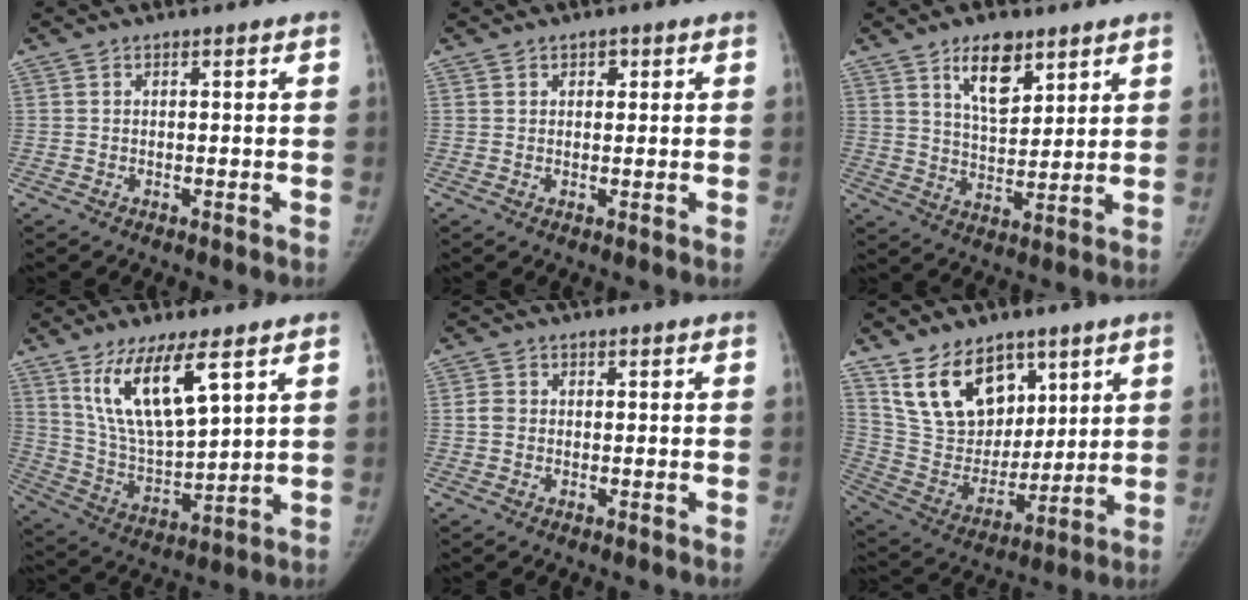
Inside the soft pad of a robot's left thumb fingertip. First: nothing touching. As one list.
[{"total": 1.7, "force": [0.8, 1.3, 0.7], "torque": [0.004, -0.002, 0.008]}, {"total": 9.6, "force": [5.7, 4.6, 6.2], "torque": [-0.079, -0.039, 0.100]}, {"total": 15.2, "force": [7.9, 4.8, 12.0], "torque": [-0.208, -0.041, 0.161]}, {"total": 2.0, "force": [-0.1, 1.7, 0.9], "torque": [-0.010, 0.006, -0.004]}, {"total": 17.4, "force": [10.1, 10.9, 9.0], "torque": [-0.113, -0.050, 0.203]}]